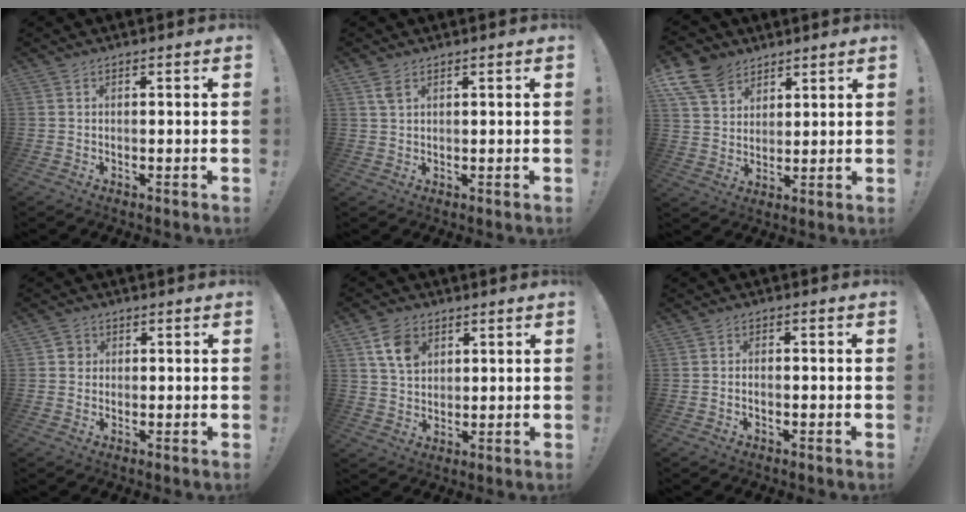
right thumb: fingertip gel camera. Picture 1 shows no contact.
{"total": 3.0, "force": [1.7, 1.4, 2.1], "torque": [-0.043, -0.001, 0.031]}
{"total": 11.3, "force": [7.6, 7.2, 4.2], "torque": [-0.086, -0.039, 0.153]}
{"total": 2.5, "force": [0.2, 2.4, 0.6], "torque": [-0.005, 0.004, 0.002]}
{"total": 9.1, "force": [4.4, 6.7, 4.3], "torque": [-0.076, -0.007, 0.088]}
{"total": 1.2, "force": [-0.7, 0.6, 0.8], "torque": [-0.012, 0.004, -0.012]}